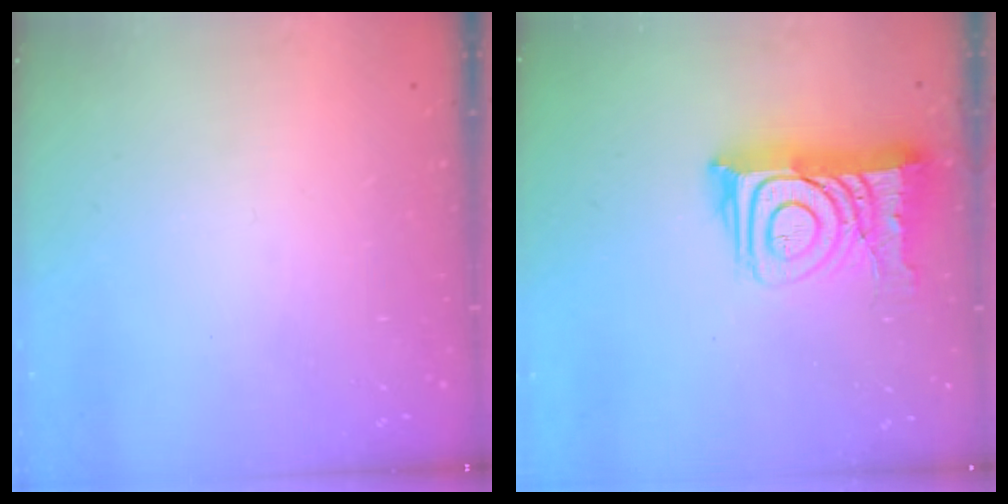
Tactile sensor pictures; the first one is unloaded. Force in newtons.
{"total": 16.4, "press": 16.3, "slide": 1.6}